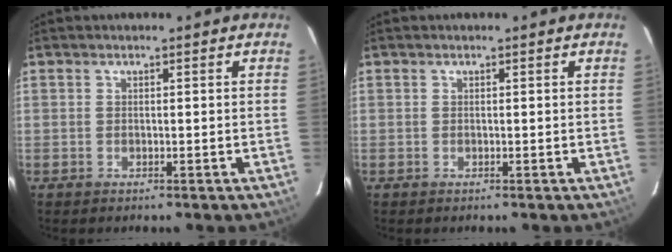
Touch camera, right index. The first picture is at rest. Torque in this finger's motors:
{"motor_torque": [0.00, 0.00, 0.00, 0.00]}